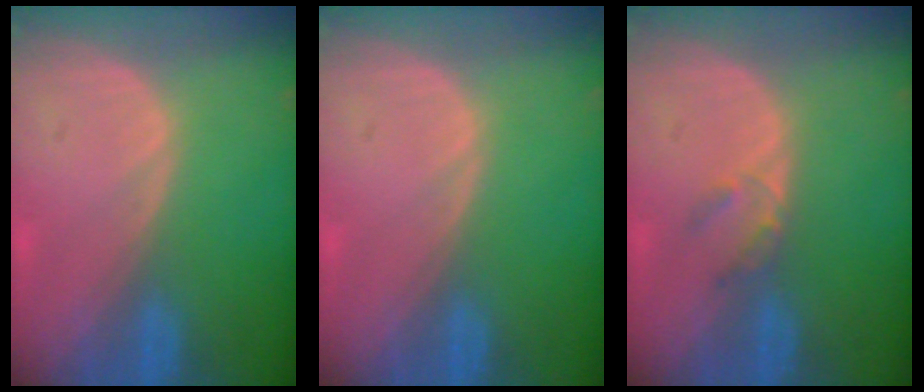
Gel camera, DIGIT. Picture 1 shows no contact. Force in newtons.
{"total": 0.0}
{"total": 2.3, "press": 2.0, "slide": 1.1}